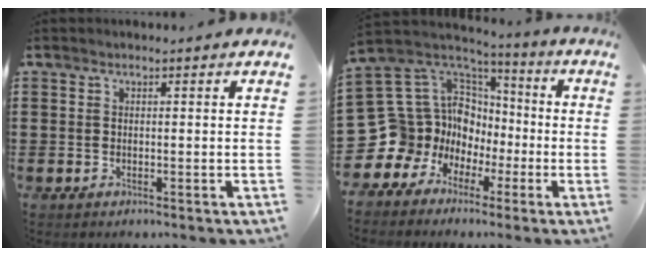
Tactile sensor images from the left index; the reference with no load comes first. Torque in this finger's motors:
{"motor_torque": [0.30, 0.55, 0.16, -0.01]}